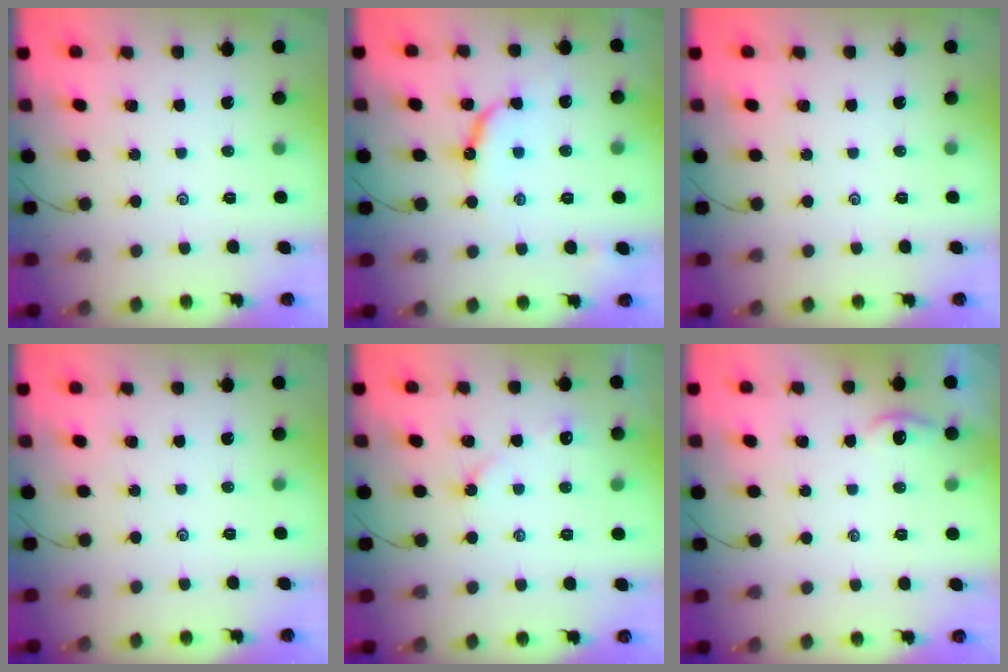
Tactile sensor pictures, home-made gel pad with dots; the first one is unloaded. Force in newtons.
{"total": 8.7, "press": 8.7, "slide": 0.6}
{"total": 0.0}
{"total": 0.0}
{"total": 2.9, "press": 2.9, "slide": 0.5}
{"total": 1.5, "press": 1.5, "slide": 0.2}